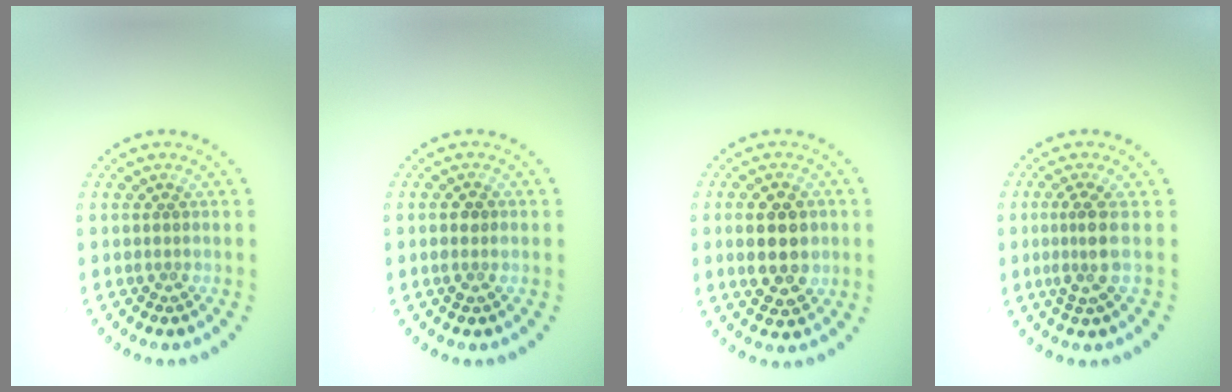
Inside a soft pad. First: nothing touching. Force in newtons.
{"total": 1.4, "press": 1.3, "slide": 0.3}
{"total": 5.3, "press": 5.3, "slide": 0.4}
{"total": 2.5, "press": 1.9, "slide": 1.6}